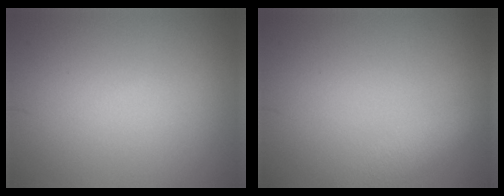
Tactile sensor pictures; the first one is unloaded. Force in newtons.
{"total": 2.6, "press": 2.6, "slide": 0.1}